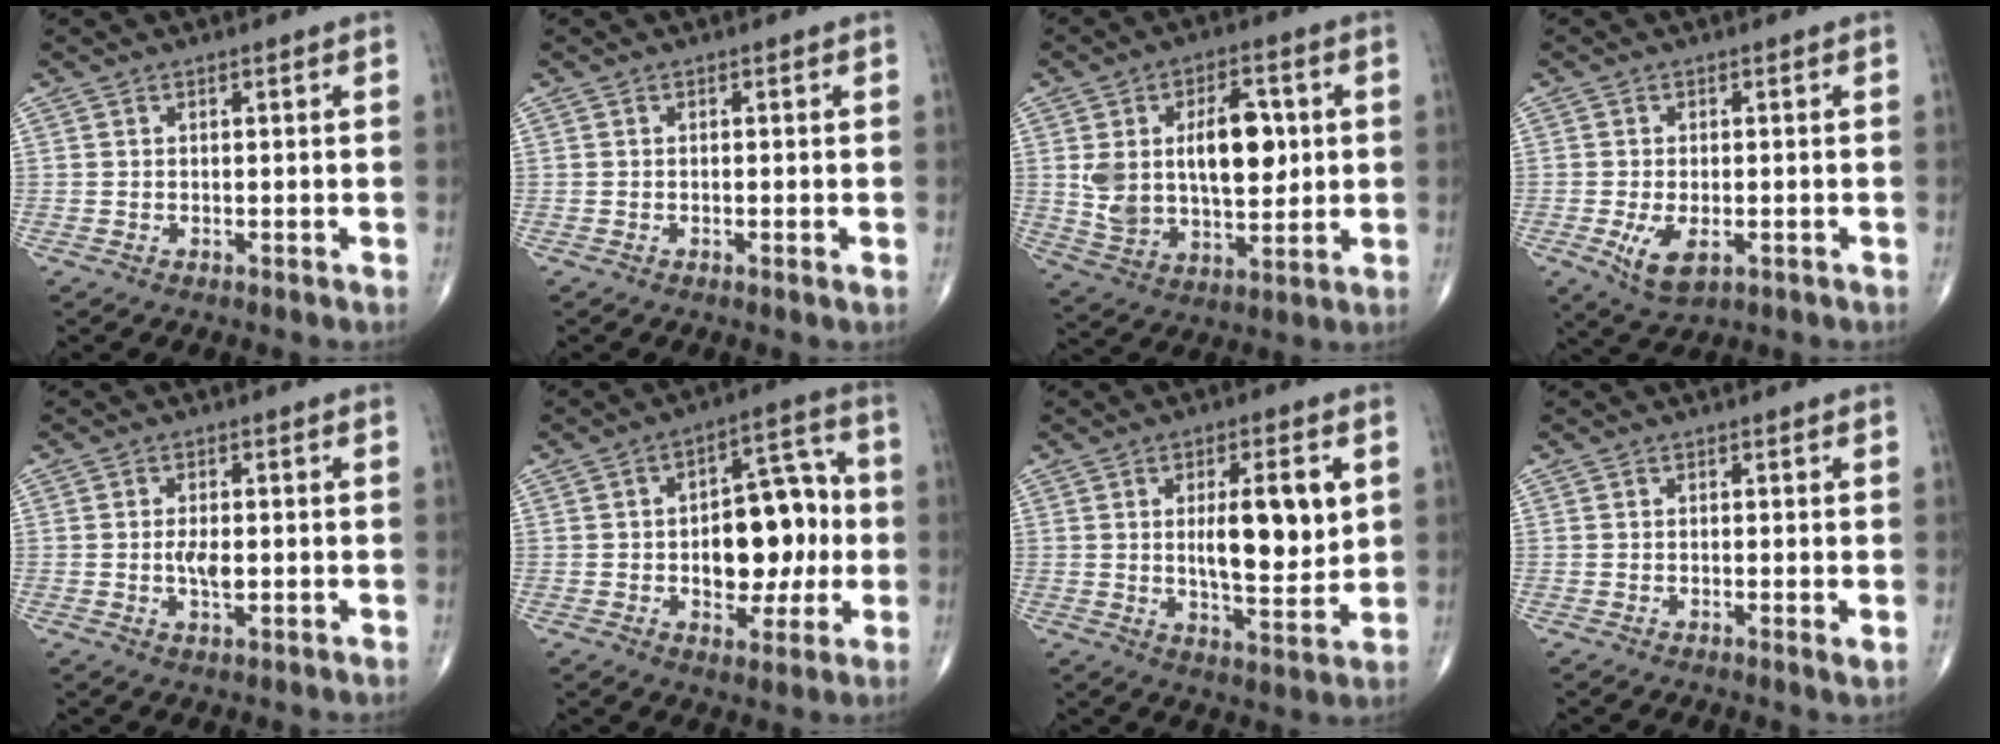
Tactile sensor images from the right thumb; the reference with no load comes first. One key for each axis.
{"total": 0.7, "fx": -0.2, "fy": 0.0, "fz": 0.7, "tx": -0.014, "ty": -0.002, "tz": -0.003}
{"total": 16.7, "fx": 2.7, "fy": 9.4, "fz": 13.6, "tx": -0.202, "ty": -0.001, "tz": 0.058}
{"total": 6.2, "fx": -1.9, "fy": 3.0, "fz": 5.1, "tx": -0.093, "ty": -0.010, "tz": -0.026}
{"total": 3.7, "fx": -0.5, "fy": 1.7, "fz": 3.3, "tx": -0.058, "ty": -0.002, "tz": -0.010}
{"total": 15.9, "fx": -0.9, "fy": 9.1, "fz": 12.9, "tx": -0.138, "ty": 0.034, "tz": -0.008}
{"total": 13.2, "fx": 2.5, "fy": 4.5, "fz": 12.1, "tx": -0.170, "ty": -0.023, "tz": 0.043}
{"total": 1.5, "fx": -0.3, "fy": 0.1, "fz": 1.5, "tx": -0.030, "ty": -0.007, "tz": -0.008}